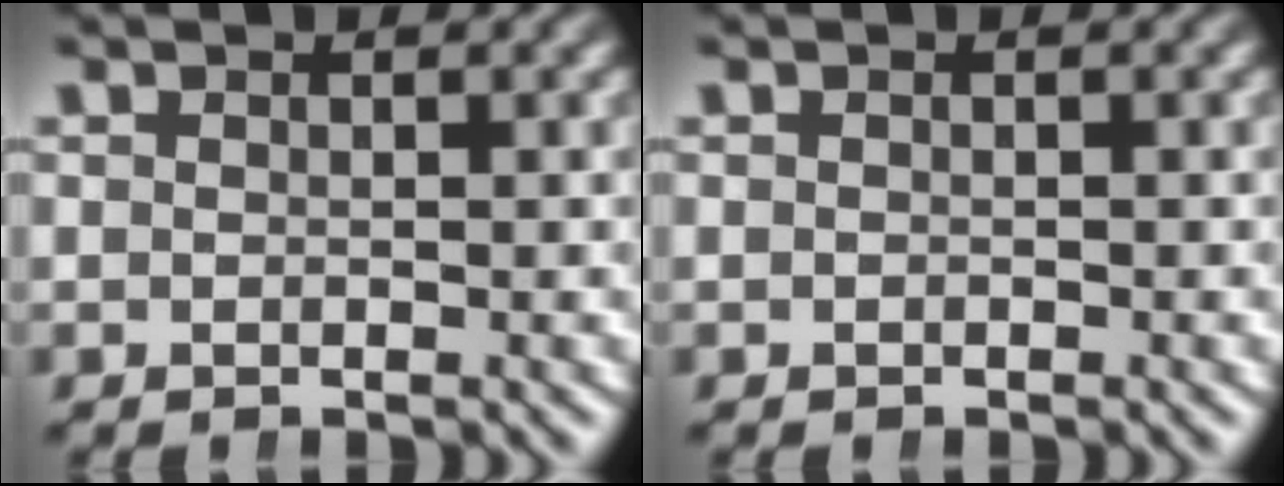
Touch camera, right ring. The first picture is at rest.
{"total": 0.0}